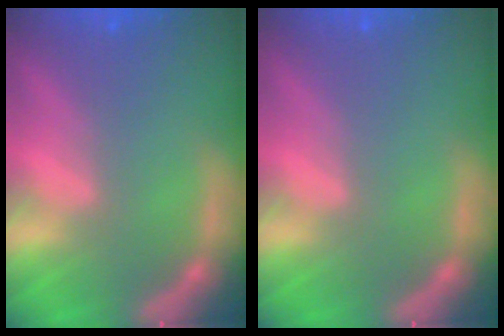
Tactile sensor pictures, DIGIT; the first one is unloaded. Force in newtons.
{"total": 0.0}